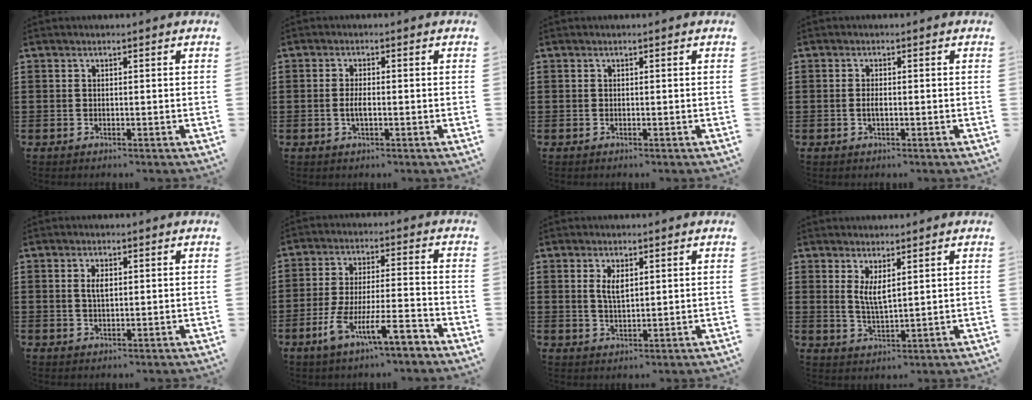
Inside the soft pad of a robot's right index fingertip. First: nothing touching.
{"total": 2.2, "force": [-0.4, 0.7, 2.0], "torque": [-0.044, -0.001, -0.009]}
{"total": 0.0}
{"total": 1.3, "force": [-0.2, 0.4, 1.2], "torque": [-0.023, 0.001, -0.004]}
{"total": 2.4, "force": [0.5, 1.0, 2.1], "torque": [-0.045, 0.006, 0.007]}
{"total": 10.6, "force": [-6.7, 1.9, 8.1], "torque": [-0.161, -0.003, -0.126]}
{"total": 3.2, "force": [1.2, 1.3, 2.7], "torque": [-0.056, 0.005, 0.020]}
{"total": 3.6, "force": [1.6, 1.1, 3.0], "torque": [-0.063, 0.000, 0.029]}